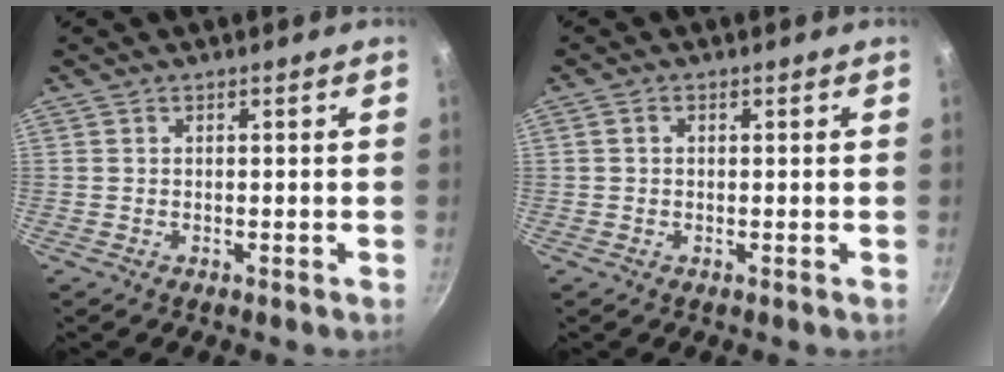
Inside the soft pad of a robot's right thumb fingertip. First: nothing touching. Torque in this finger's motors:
{"motor_torque": [0.12, 0.08, -0.28, 0.24, -0.02]}